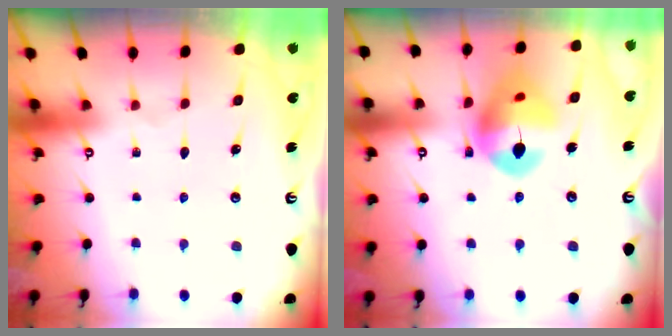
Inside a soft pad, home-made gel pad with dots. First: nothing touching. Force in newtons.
{"total": 15.3, "press": 15.2, "slide": 1.6}